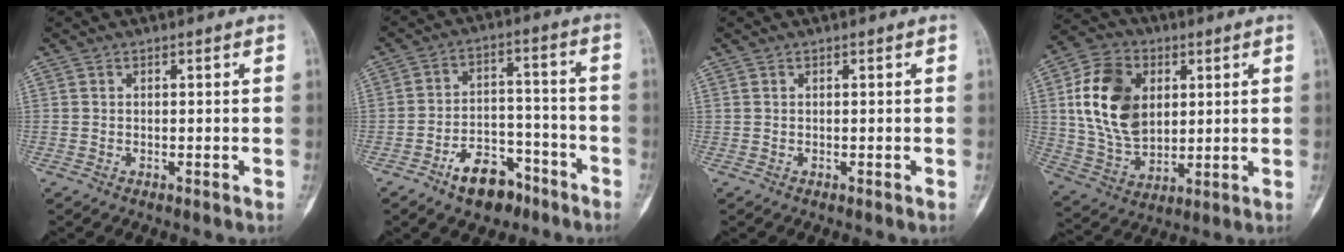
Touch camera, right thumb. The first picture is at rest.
{"total": 10.3, "force": [-6.6, 5.9, 5.2], "torque": [-0.058, 0.061, -0.105]}
{"total": 0.0}
{"total": 16.9, "force": [3.6, 12.0, 11.3], "torque": [-0.181, -0.006, 0.072]}